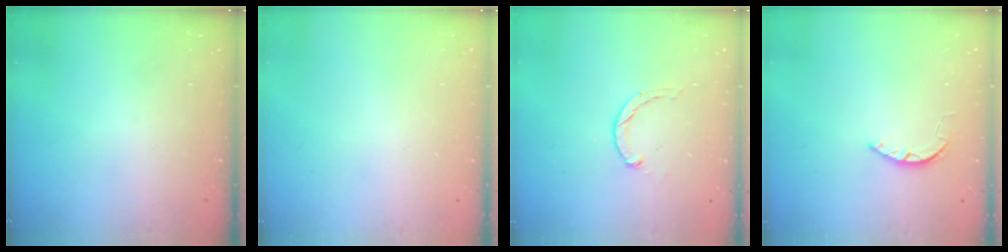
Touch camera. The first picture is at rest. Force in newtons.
{"total": 0.0}
{"total": 0.6, "press": 0.6, "slide": 0.2}
{"total": 1.6, "press": 1.6, "slide": 0.3}